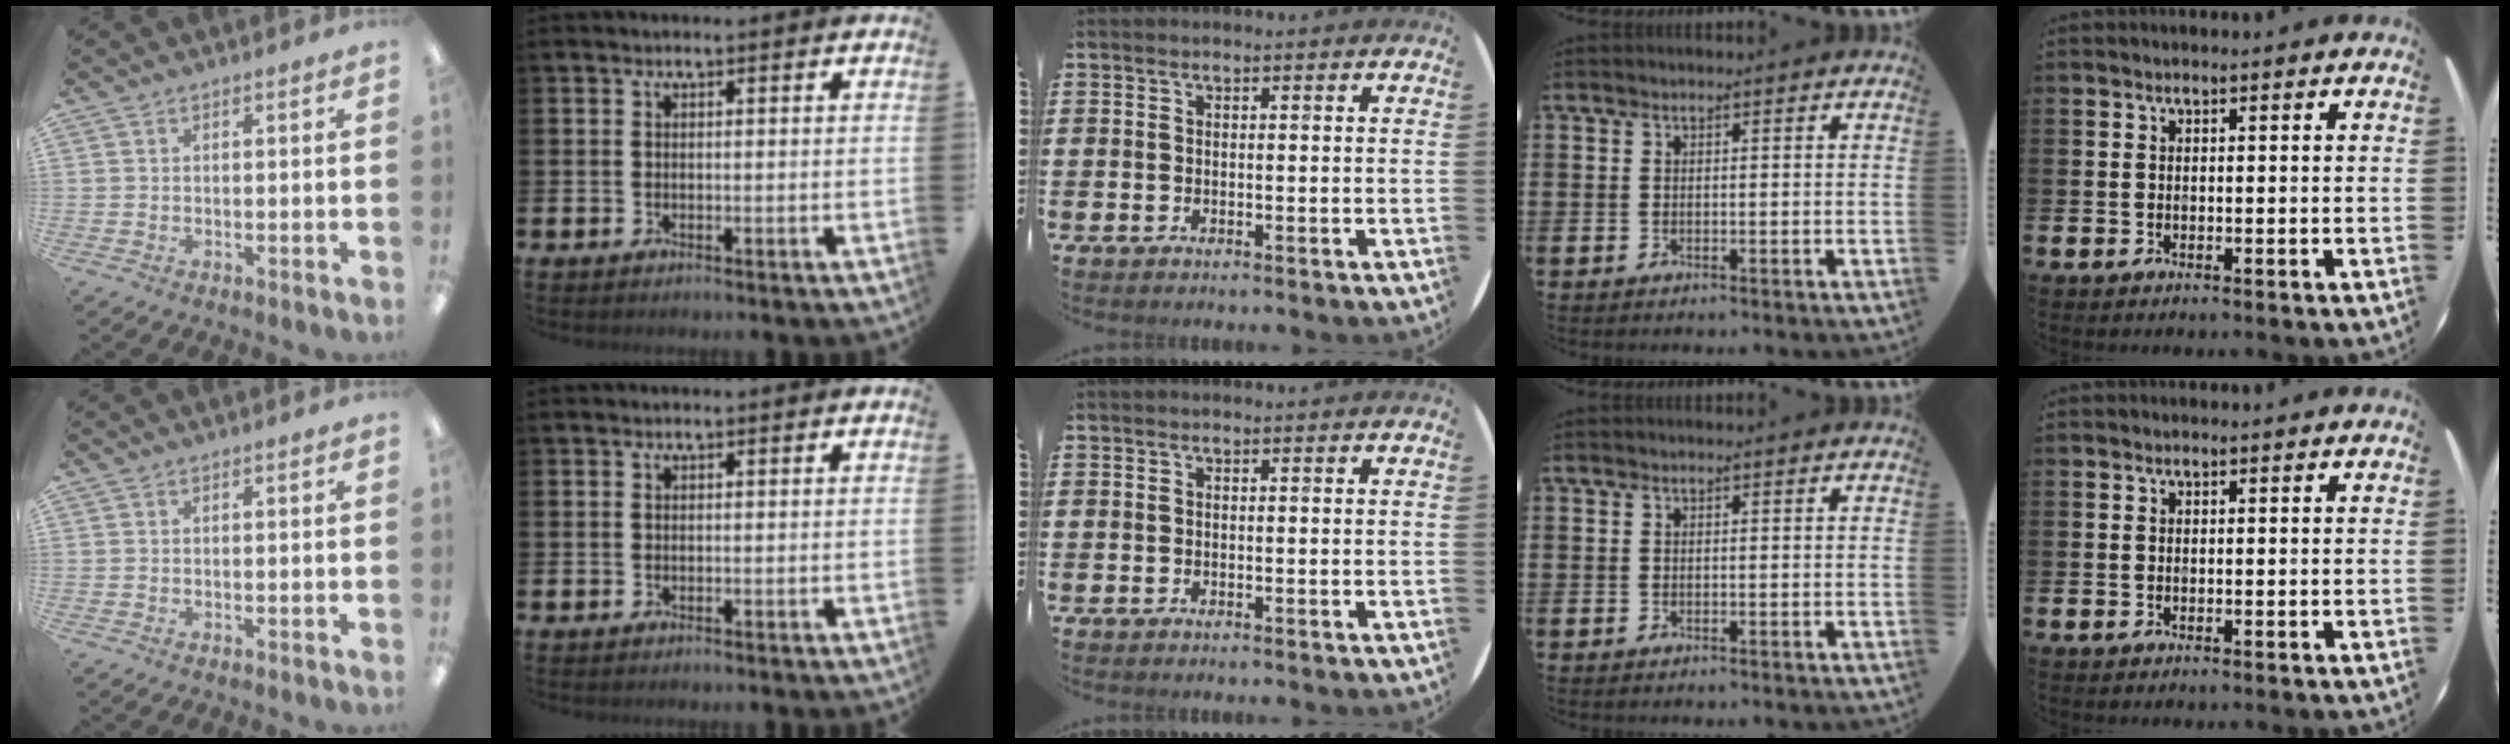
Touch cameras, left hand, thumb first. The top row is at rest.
{}